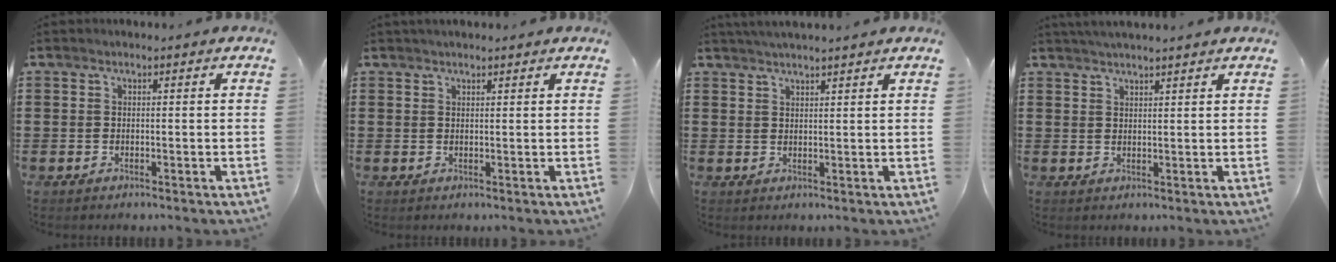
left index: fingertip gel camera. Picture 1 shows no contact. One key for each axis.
{"total": 0.7, "fx": 0.6, "fy": -0.1, "fz": -0.1, "tx": 0.002, "ty": 0.001, "tz": 0.012}
{"total": 1.7, "fx": 1.6, "fy": -0.5, "fz": 0.0, "tx": -0.002, "ty": -0.001, "tz": 0.032}
{"total": 1.7, "fx": 1.6, "fy": -0.5, "fz": -0.1, "tx": -0.001, "ty": -0.002, "tz": 0.032}